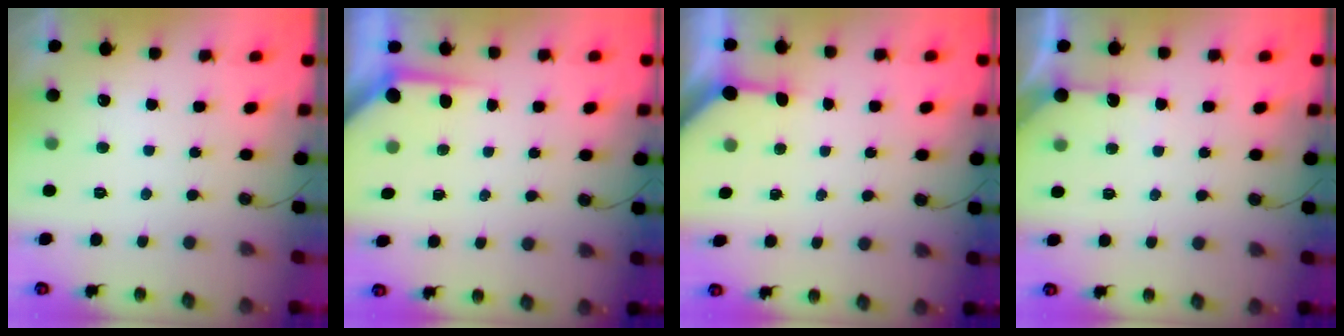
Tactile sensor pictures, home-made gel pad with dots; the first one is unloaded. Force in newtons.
{"total": 3.6, "press": 3.5, "slide": 0.4}
{"total": 3.6, "press": 3.6, "slide": 0.4}
{"total": 6.6, "press": 6.6, "slide": 0.3}